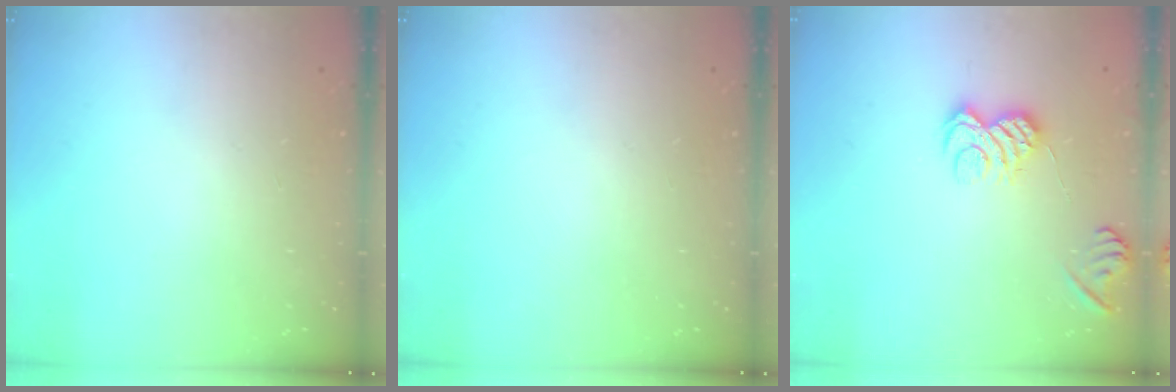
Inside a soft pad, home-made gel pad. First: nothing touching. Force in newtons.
{"total": 0.0}
{"total": 8.5, "press": 8.4, "slide": 1.2}